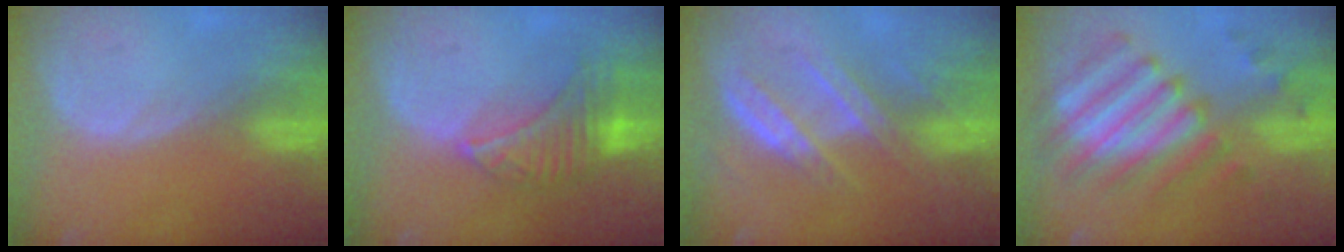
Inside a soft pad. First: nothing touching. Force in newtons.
{"total": 7.9, "press": 7.1, "slide": 3.4}
{"total": 6.5, "press": 6.4, "slide": 1.1}
{"total": 10.5, "press": 10.1, "slide": 2.8}